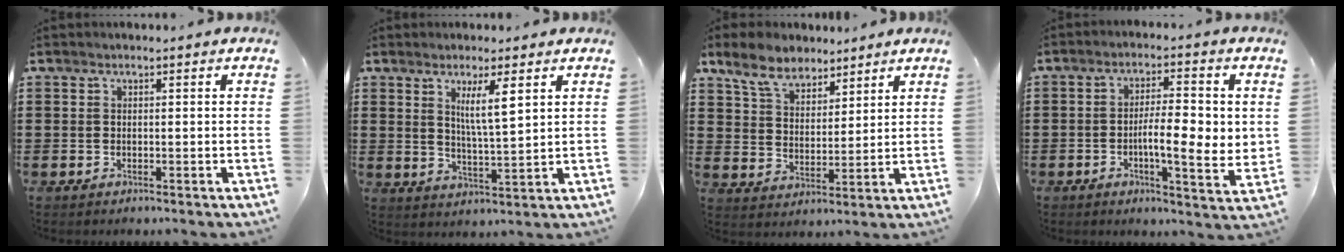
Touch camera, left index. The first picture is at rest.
{"total": 5.8, "force": [2.9, 0.8, 5.0], "torque": [-0.091, -0.006, 0.044]}
{"total": 7.2, "force": [6.0, 3.0, 2.7], "torque": [-0.079, -0.005, 0.112]}
{"total": 7.5, "force": [-0.3, 2.0, 7.3], "torque": [-0.107, -0.012, -0.013]}